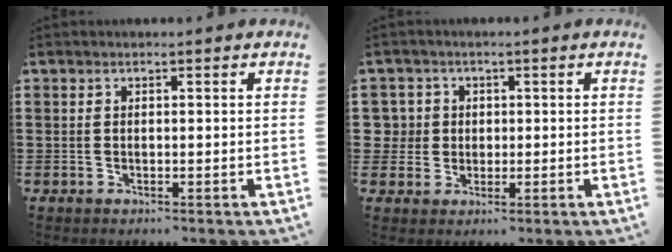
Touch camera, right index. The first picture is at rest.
{"total": 3.3, "force": [0.3, 3.3, 0.4], "torque": [-0.024, 0.011, 0.004]}